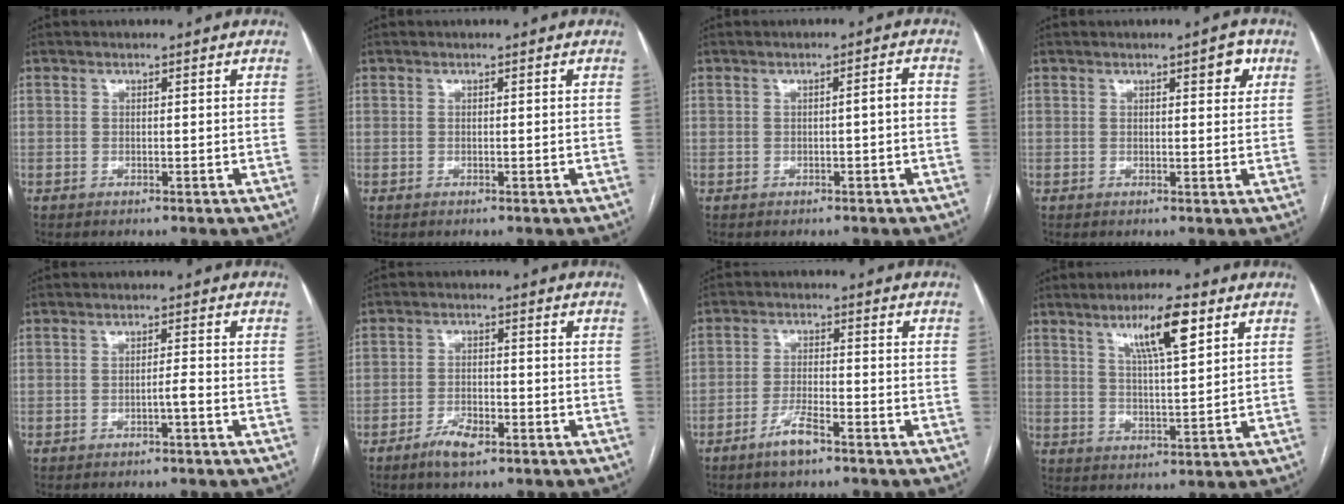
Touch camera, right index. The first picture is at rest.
{"total": 0.0}
{"total": 1.7, "force": [-0.4, 0.2, 1.6], "torque": [-0.022, 0.004, -0.004]}
{"total": 3.0, "force": [1.5, 0.9, 2.4], "torque": [-0.029, 0.000, 0.018]}
{"total": 1.4, "force": [-0.8, -0.2, 1.1], "torque": [-0.019, 0.001, -0.013]}
{"total": 4.1, "force": [-2.7, 1.3, 2.8], "torque": [-0.058, 0.000, -0.047]}
{"total": 4.4, "force": [-3.2, 0.7, 3.0], "torque": [-0.063, -0.003, -0.058]}
{"total": 8.6, "force": [4.7, 0.9, 7.2], "torque": [-0.128, 0.003, 0.083]}